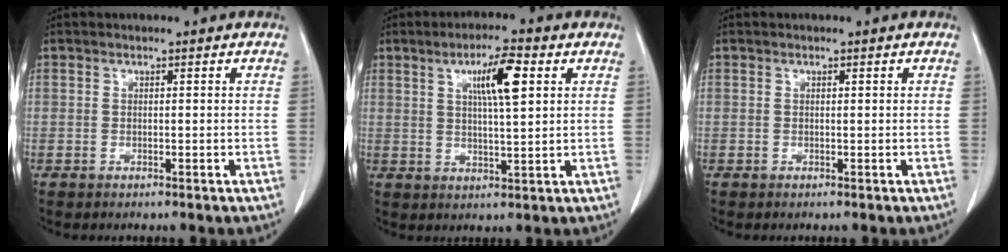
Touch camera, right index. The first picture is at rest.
{"total": 7.5, "force": [2.8, 0.8, 6.9], "torque": [-0.122, 0.005, 0.046]}
{"total": 0.0}